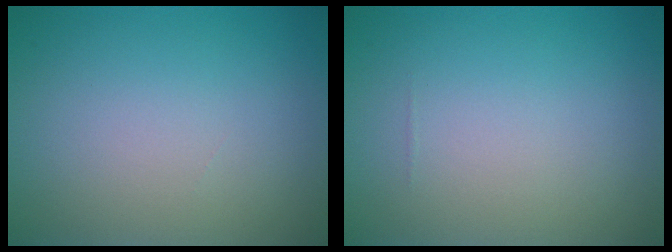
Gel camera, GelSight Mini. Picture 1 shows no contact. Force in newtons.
{"total": 0.0}